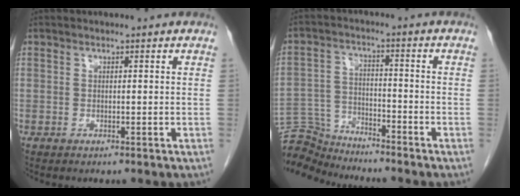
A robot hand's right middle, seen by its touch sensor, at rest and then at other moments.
{"total": 8.3, "force": [-8.3, 0.6, -0.1], "torque": [-0.009, 0.002, -0.157]}